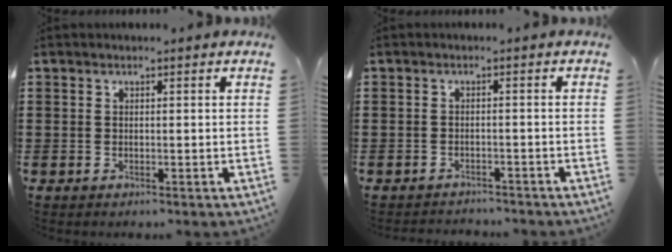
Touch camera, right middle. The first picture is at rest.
{"total": 1.6, "force": [-1.6, 0.2, -0.1], "torque": [-0.005, 0.001, -0.035]}